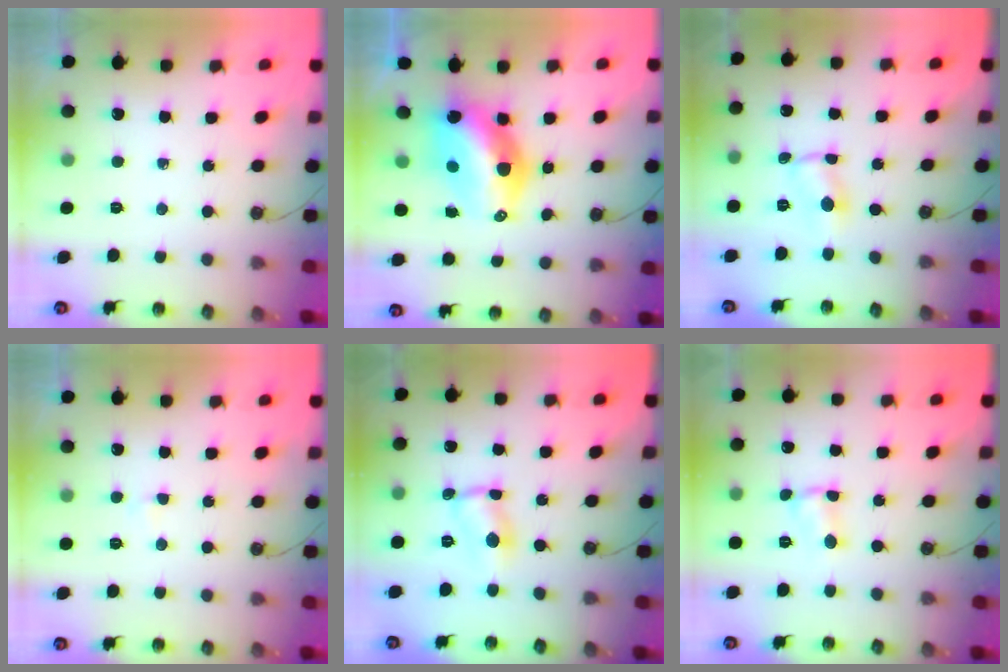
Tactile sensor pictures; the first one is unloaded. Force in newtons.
{"total": 12.8, "press": 12.8, "slide": 1.4}
{"total": 1.5, "press": 1.5, "slide": 0.1}
{"total": 1.7, "press": 1.7, "slide": 0.3}
{"total": 2.9, "press": 2.9, "slide": 0.2}
{"total": 2.5, "press": 2.5, "slide": 0.3}